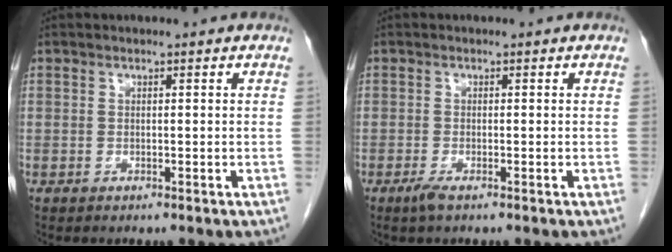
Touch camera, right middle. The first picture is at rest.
{"total": 1.5, "force": [-1.0, 0.1, 1.1], "torque": [-0.028, -0.005, -0.021]}